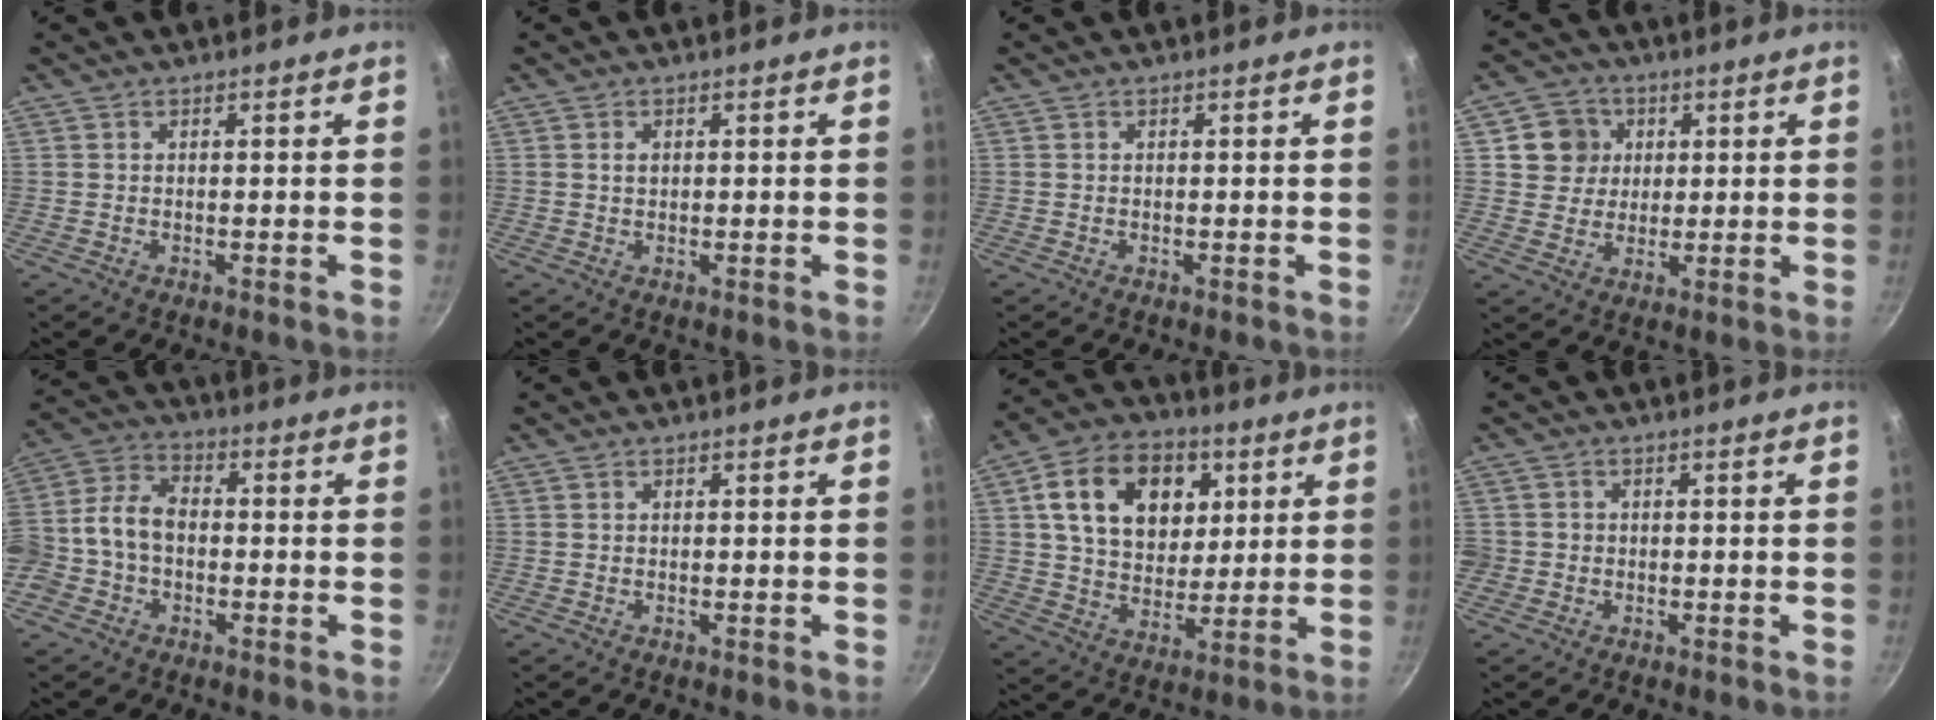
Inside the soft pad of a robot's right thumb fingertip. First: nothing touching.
{"total": 2.1, "force": [0.5, 1.5, 1.4], "torque": [-0.018, 0.002, 0.009]}
{"total": 0.0}
{"total": 7.4, "force": [2.1, 6.8, 2.0], "torque": [0.003, 0.005, 0.031]}
{"total": 11.4, "force": [-1.9, 8.2, 7.7], "torque": [-0.141, 0.041, -0.051]}
{"total": 0.0}
{"total": 18.1, "force": [5.5, 13.2, 11.1], "torque": [-0.158, -0.001, 0.087]}
{"total": 2.3, "force": [-0.6, 2.2, 0.4], "torque": [0.002, 0.008, -0.009]}